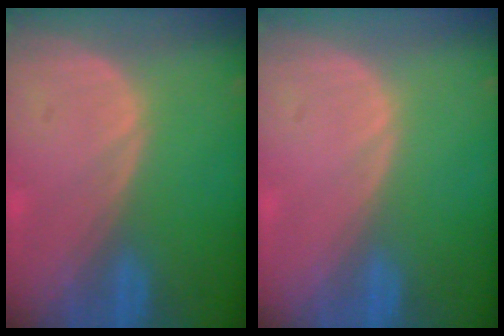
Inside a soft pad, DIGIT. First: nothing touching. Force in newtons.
{"total": 0.0}